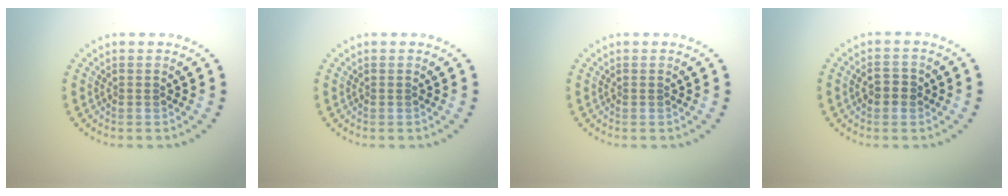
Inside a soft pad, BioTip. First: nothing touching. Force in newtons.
{"total": 0.0}
{"total": 0.0}
{"total": 1.6, "press": 1.6, "slide": 0.1}